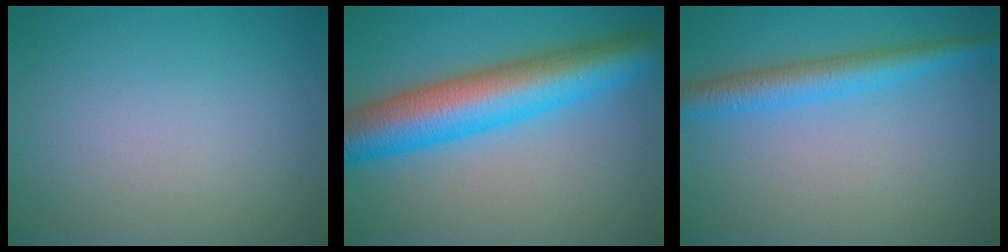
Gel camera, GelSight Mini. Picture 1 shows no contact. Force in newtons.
{"total": 9.7, "press": 9.7, "slide": 0.2}
{"total": 3.9, "press": 3.9, "slide": 0.1}